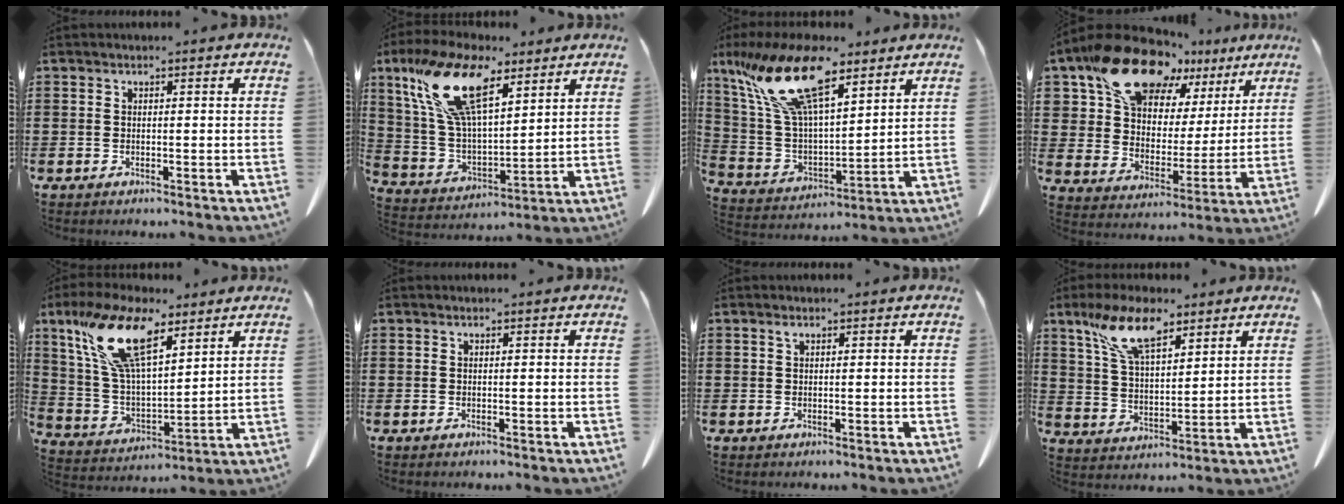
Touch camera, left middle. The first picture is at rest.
{"total": 16.8, "force": [9.9, 6.5, 11.9], "torque": [-0.278, -0.019, 0.173]}
{"total": 18.6, "force": [11.6, 6.3, 13.2], "torque": [-0.309, -0.036, 0.198]}
{"total": 17.7, "force": [13.7, 8.6, 7.1], "torque": [-0.172, -0.071, 0.252]}
{"total": 15.7, "force": [9.3, 5.9, 11.1], "torque": [-0.255, -0.016, 0.165]}
{"total": 0.0}
{"total": 0.7, "force": [0.4, 0.2, 0.5], "torque": [-0.012, 0.000, 0.008]}
{"total": 10.5, "force": [6.9, 4.1, 6.8], "torque": [-0.150, -0.004, 0.129]}